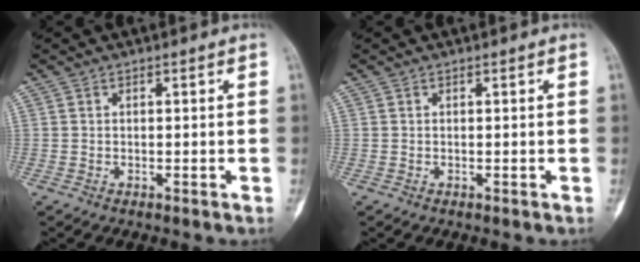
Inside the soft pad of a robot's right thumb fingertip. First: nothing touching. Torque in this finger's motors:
{"motor_torque": [0.02, 0.02, 0.07, 0.03, 0.02]}